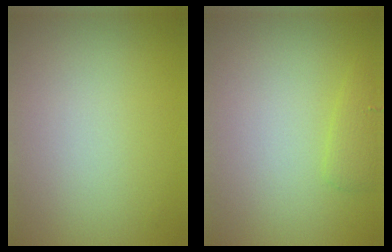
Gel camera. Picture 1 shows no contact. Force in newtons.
{"total": 1.3, "press": 1.3, "slide": 0.1}